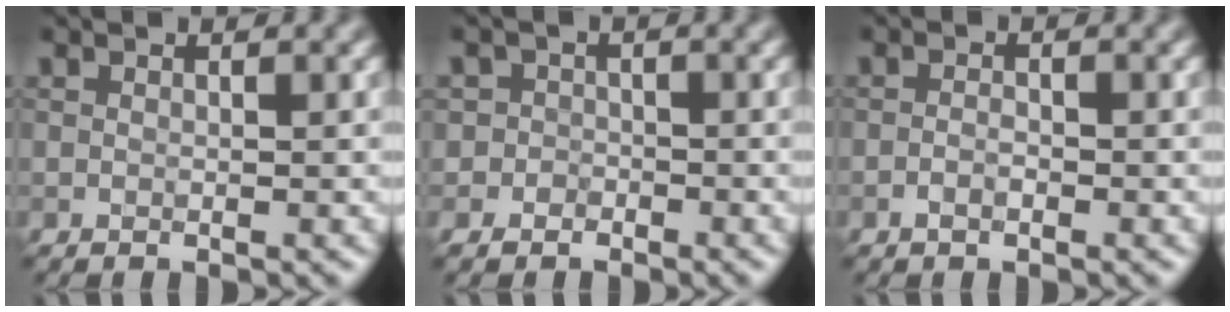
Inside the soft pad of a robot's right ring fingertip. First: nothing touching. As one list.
[{"total": 2.1, "force": [-1.0, 1.9, -0.3], "torque": [0.040, 0.012, -0.032]}, {"total": 1.1, "force": [-0.6, 0.5, 0.8], "torque": [-0.016, 0.001, -0.012]}]